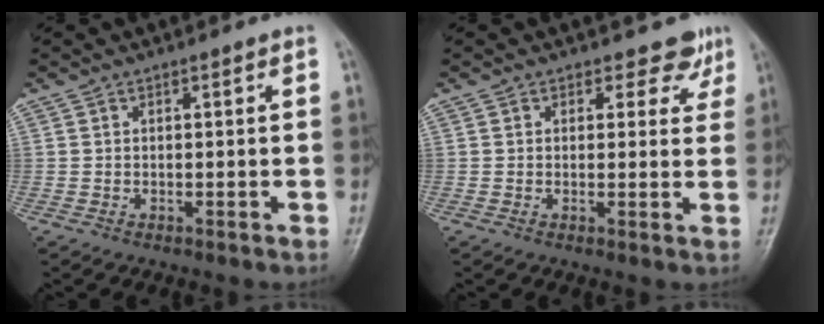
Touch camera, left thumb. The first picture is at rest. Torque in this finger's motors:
{"motor_torque": [0.05, 0.10, 0.07, 0.02, 0.00]}